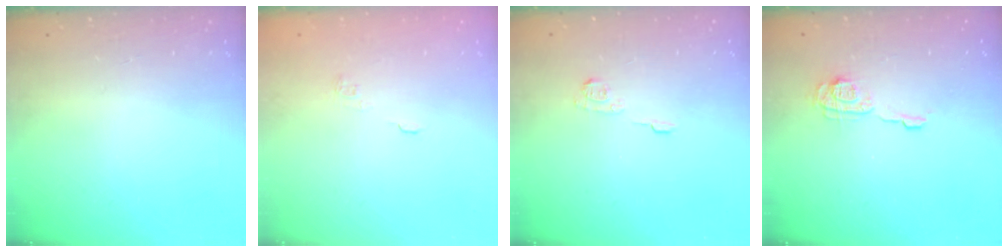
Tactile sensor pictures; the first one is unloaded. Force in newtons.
{"total": 2.0, "press": 1.5, "slide": 1.3}
{"total": 5.5, "press": 5.5, "slide": 0.6}
{"total": 7.9, "press": 7.9, "slide": 0.2}